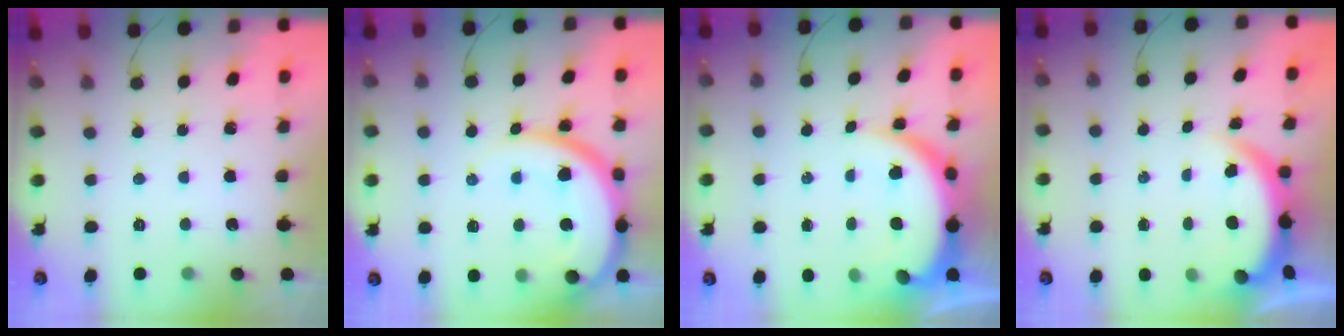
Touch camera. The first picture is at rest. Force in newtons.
{"total": 15.1, "press": 15.0, "slide": 1.9}
{"total": 10.8, "press": 10.7, "slide": 1.1}
{"total": 3.8, "press": 3.8, "slide": 0.1}